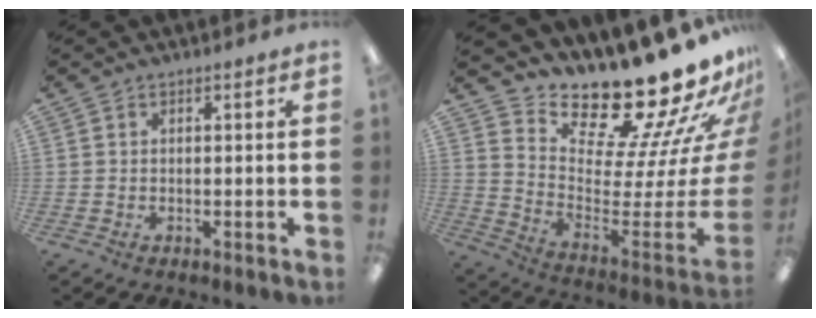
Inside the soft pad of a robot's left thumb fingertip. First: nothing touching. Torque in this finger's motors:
{"motor_torque": [1.20, 0.35, 0.92, -1.86, 0.03]}